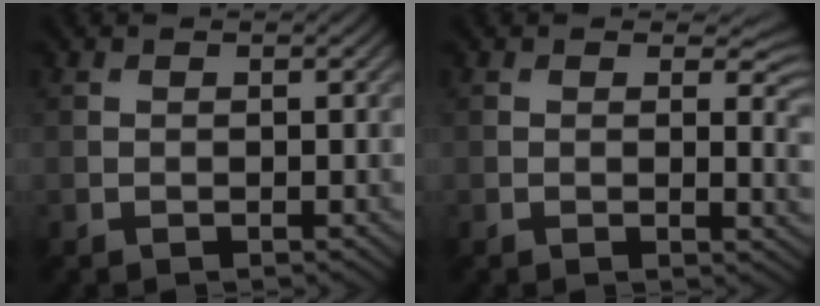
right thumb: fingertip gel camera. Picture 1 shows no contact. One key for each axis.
{"total": 3.3, "fx": 0.9, "fy": 1.5, "fz": 2.8, "tx": -0.036, "ty": -0.007, "tz": 0.012}